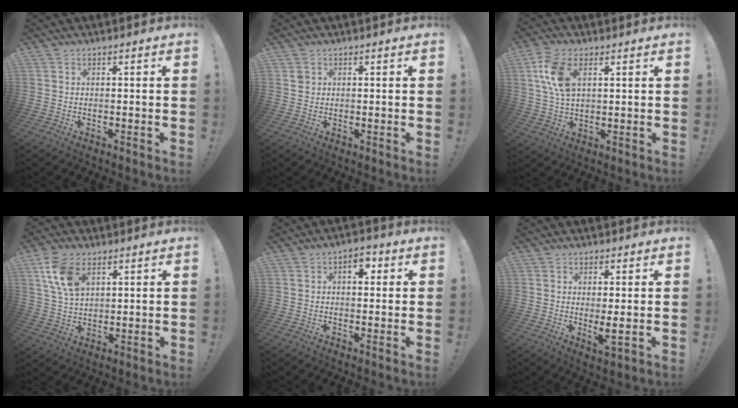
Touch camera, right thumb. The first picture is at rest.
{"total": 1.4, "force": [0.7, 1.1, 0.4], "torque": [-0.003, 0.000, 0.014]}
{"total": 10.4, "force": [3.8, 5.7, 7.8], "torque": [-0.154, -0.005, 0.069]}
{"total": 10.8, "force": [5.3, 6.3, 6.9], "torque": [-0.124, -0.012, 0.102]}
{"total": 4.6, "force": [1.4, 2.8, 3.4], "torque": [-0.038, 0.001, 0.019]}
{"total": 4.4, "force": [0.5, 0.9, 4.3], "torque": [-0.051, -0.019, 0.010]}